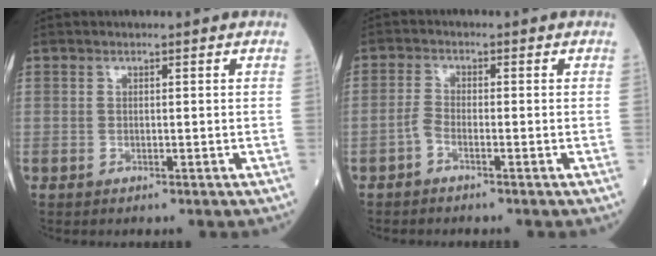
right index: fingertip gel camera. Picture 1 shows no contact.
{"total": 1.8, "force": [-1.3, 0.3, 1.2], "torque": [-0.033, -0.001, -0.030]}